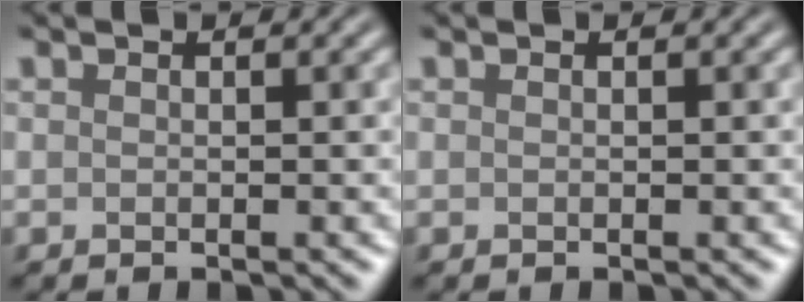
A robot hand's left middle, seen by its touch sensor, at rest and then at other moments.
{"total": 0.0}